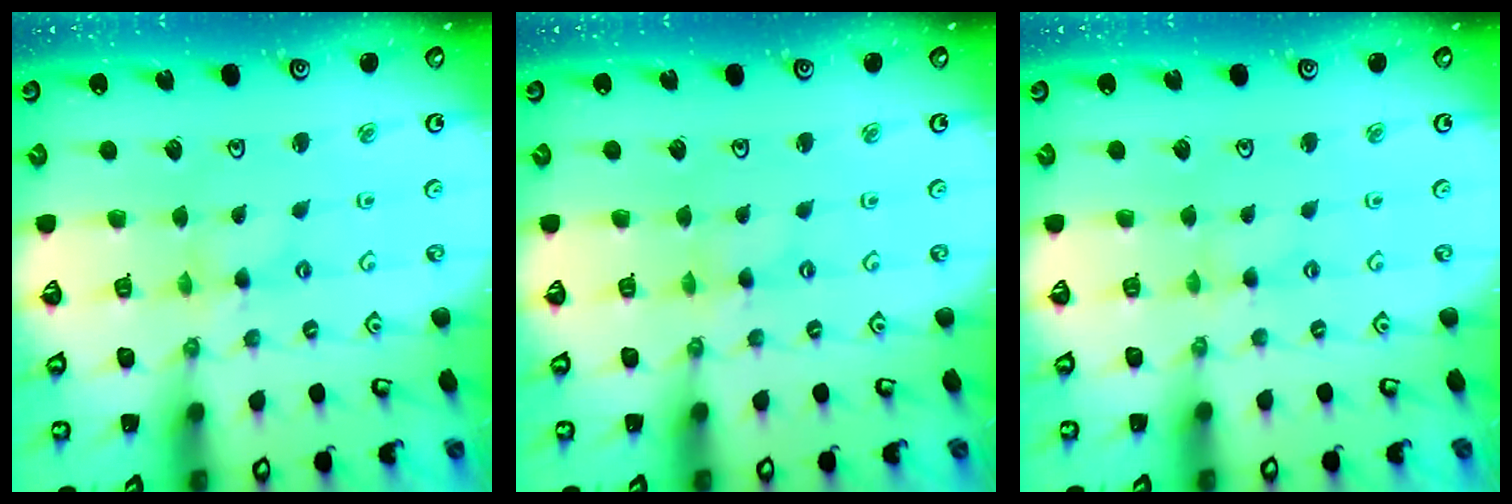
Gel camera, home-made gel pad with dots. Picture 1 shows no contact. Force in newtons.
{"total": 0.0}
{"total": 1.3, "press": 1.3, "slide": 0.3}